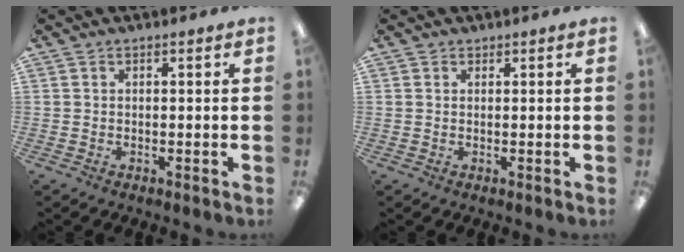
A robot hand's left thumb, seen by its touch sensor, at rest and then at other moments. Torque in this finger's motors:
{"motor_torque": [-0.05, 0.05, 0.18, -0.22, -0.01]}